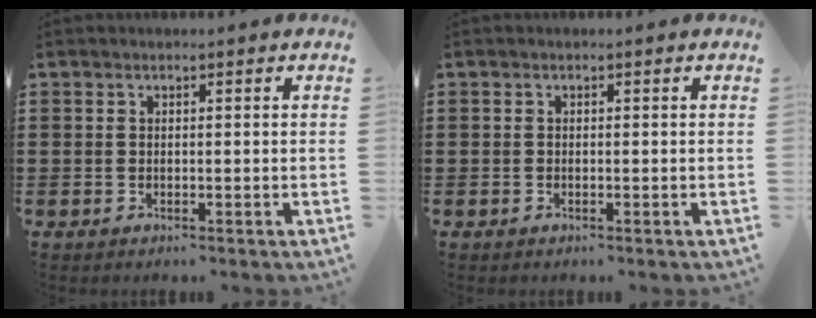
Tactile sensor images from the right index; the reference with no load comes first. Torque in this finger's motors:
{"motor_torque": [-0.62, 1.52, 0.00, -0.01]}